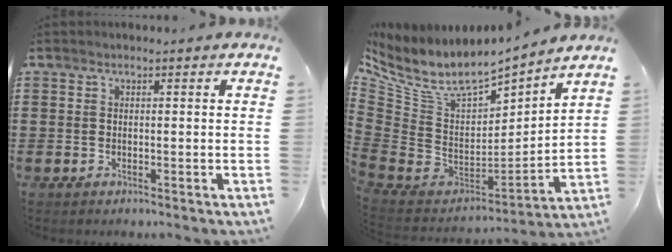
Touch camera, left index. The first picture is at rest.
{"total": 7.7, "force": [5.2, 3.4, 4.6], "torque": [-0.112, -0.038, 0.091]}